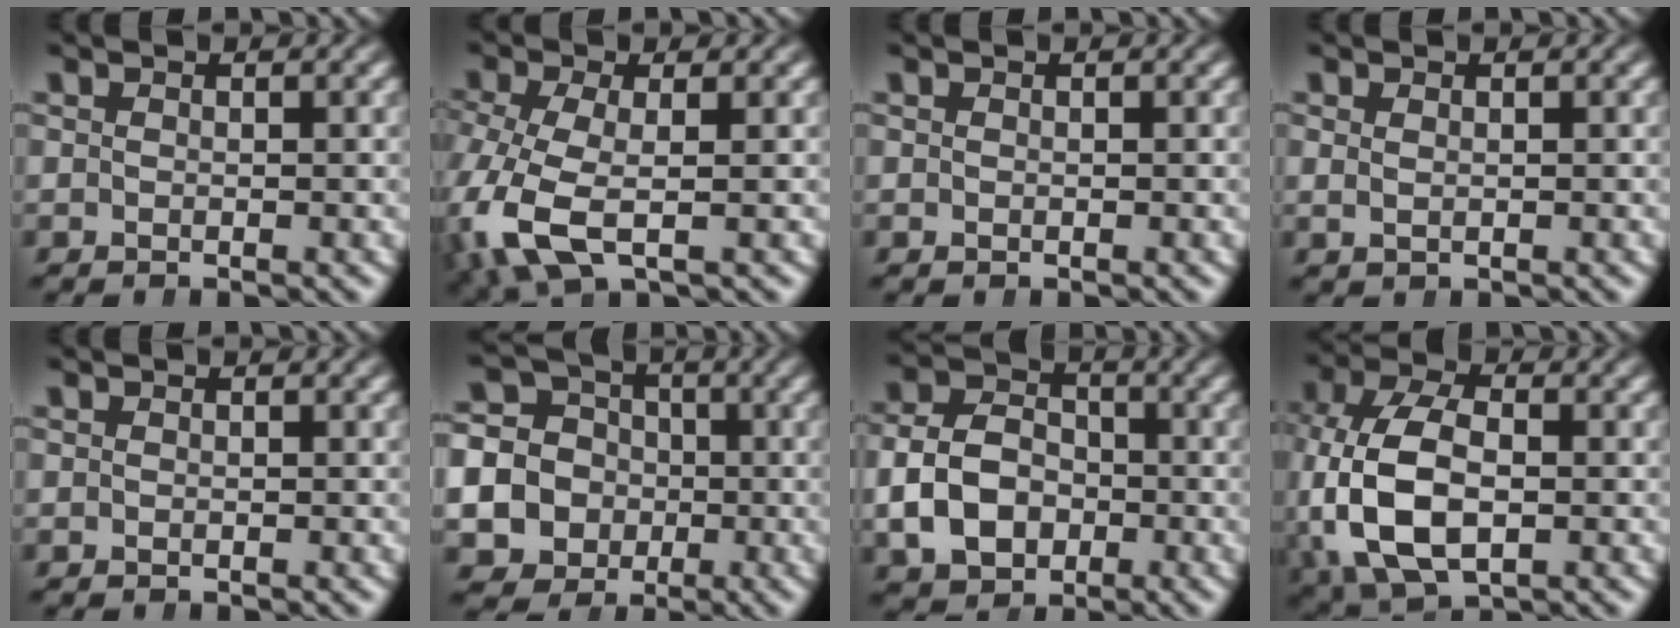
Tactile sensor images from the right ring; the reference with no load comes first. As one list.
[{"total": 6.3, "force": [-1.9, 4.2, 4.2], "torque": [-0.133, -0.041, -0.014]}, {"total": 0.0}, {"total": 0.6, "force": [0.3, 0.0, 0.5], "torque": [-0.007, -0.005, 0.012]}, {"total": 0.0}, {"total": 15.8, "force": [-2.8, 14.7, 5.1], "torque": [-0.155, -0.058, -0.056]}, {"total": 8.3, "force": [-1.4, 6.9, 4.3], "torque": [-0.086, -0.018, -0.022]}, {"total": 9.9, "force": [-1.2, 7.1, 6.8], "torque": [-0.190, -0.045, 0.004]}]